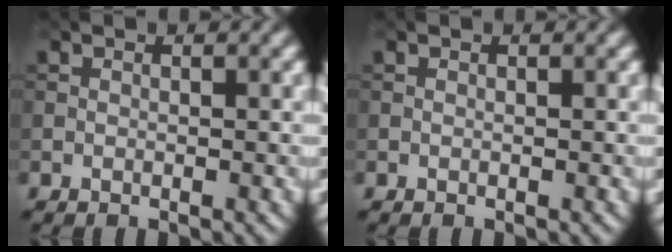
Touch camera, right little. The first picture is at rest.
{"total": 0.0}